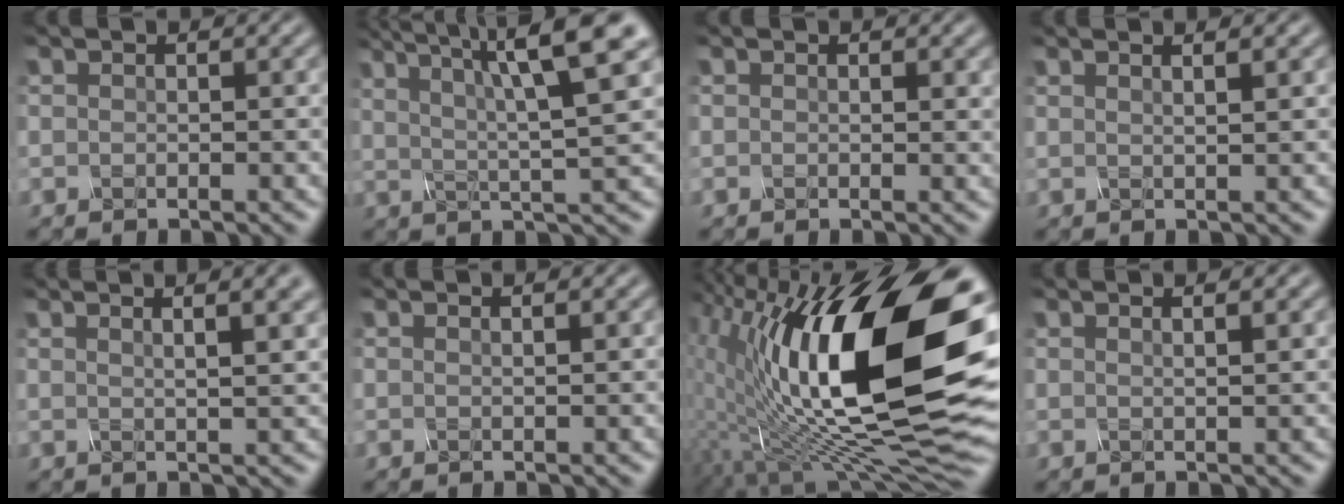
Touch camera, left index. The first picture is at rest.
{"total": 9.6, "force": [4.4, 1.8, 8.3], "torque": [-0.134, 0.020, 0.073]}
{"total": 0.6, "force": [0.5, 0.1, 0.3], "torque": [-0.003, 0.000, 0.011]}
{"total": 3.3, "force": [1.8, 1.4, 2.3], "torque": [-0.003, 0.022, -0.009]}
{"total": 8.0, "force": [4.4, 3.0, 5.9], "torque": [-0.039, 0.048, 0.020]}
{"total": 1.5, "force": [0.9, 0.7, 1.1], "torque": [0.005, 0.002, -0.009]}
{"total": 19.2, "force": [2.9, 7.5, 17.5], "torque": [-0.281, 0.003, 0.044]}
{"total": 2.9, "force": [1.6, 1.2, 2.1], "torque": [0.000, 0.018, -0.010]}